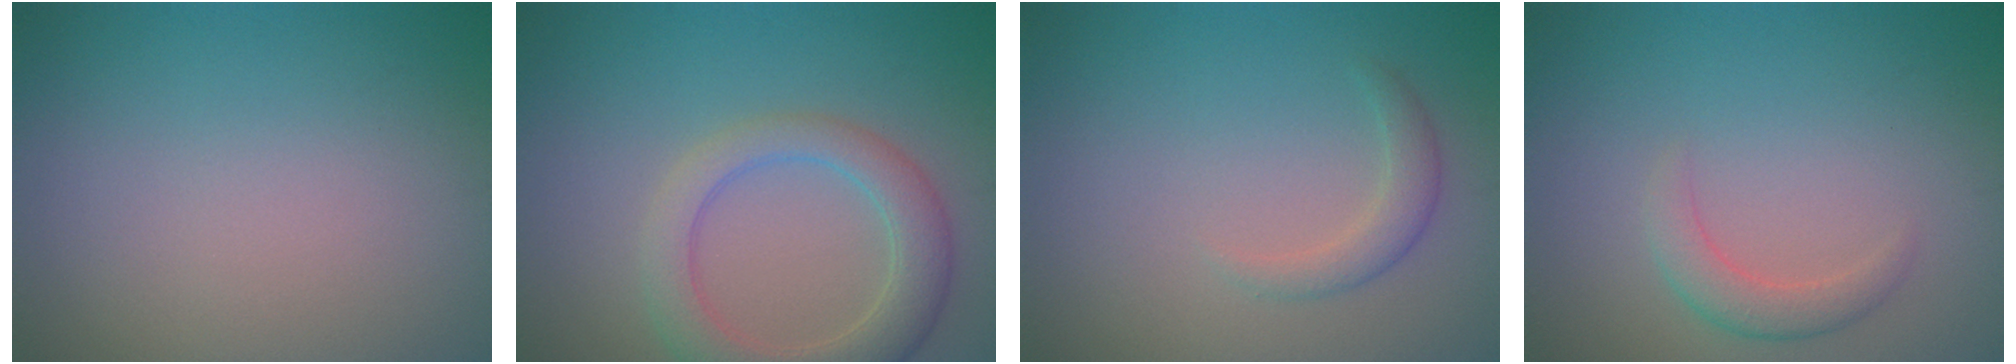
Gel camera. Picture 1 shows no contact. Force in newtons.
{"total": 4.6, "press": 4.6, "slide": 0.2}
{"total": 1.6, "press": 1.6, "slide": 0.1}
{"total": 2.0, "press": 1.9, "slide": 0.2}